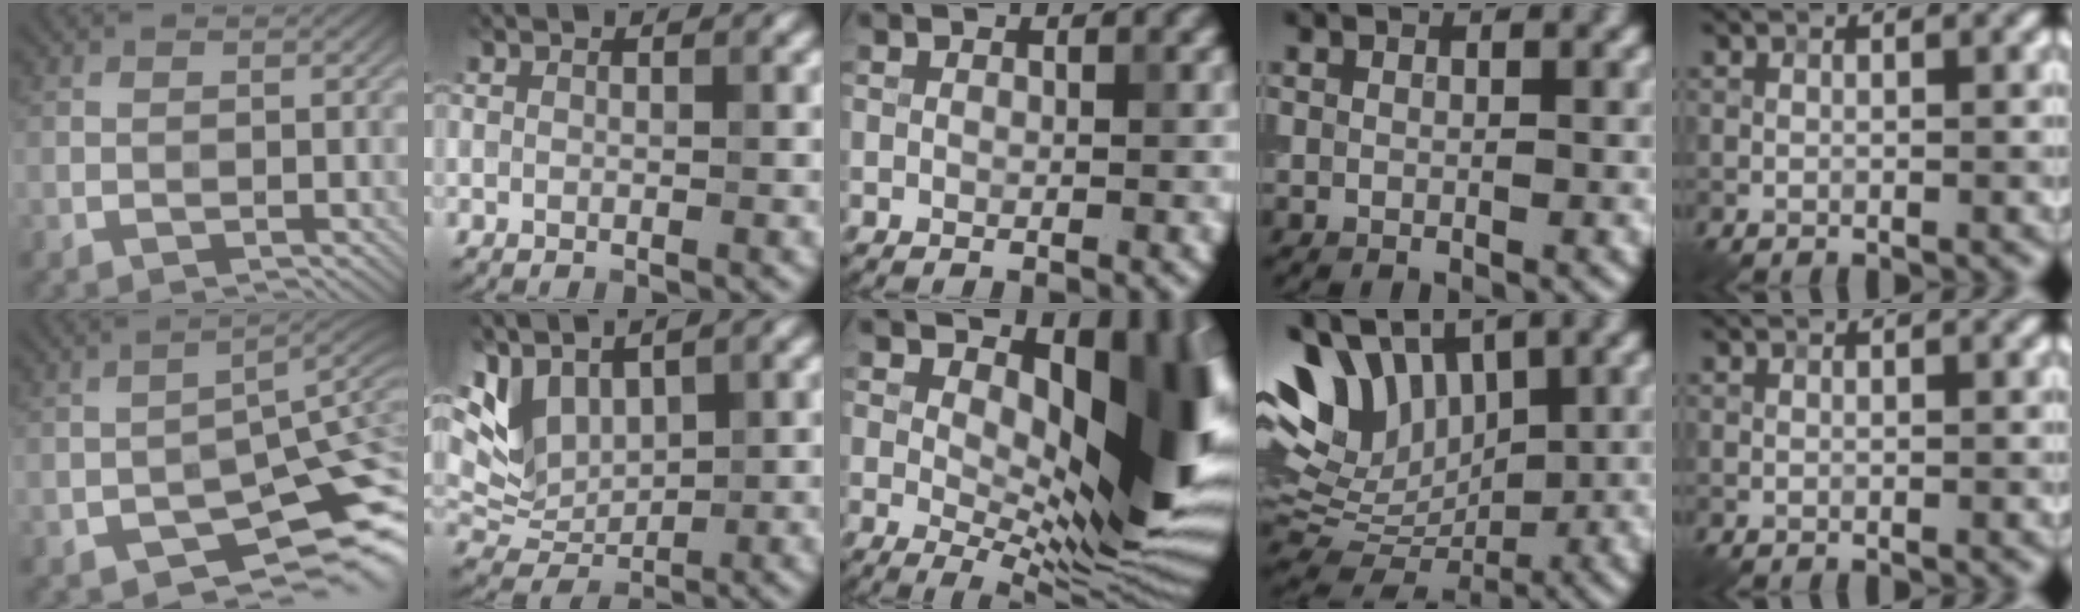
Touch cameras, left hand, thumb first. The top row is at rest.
{"thumb": {"total": 9.8, "force": [-5.3, 4.2, 7.0], "torque": [-0.098, -0.015, -0.087]}, "index": {"total": 4.3, "force": [2.4, 2.3, 2.7], "torque": [-0.065, -0.003, 0.052]}, "middle": {"total": 14.6, "force": [2.8, 7.1, 12.5], "torque": [-0.144, -0.005, 0.047]}, "ring": {"total": 9.7, "force": [4.4, 5.8, 6.5], "torque": [-0.128, 0.012, 0.077]}}